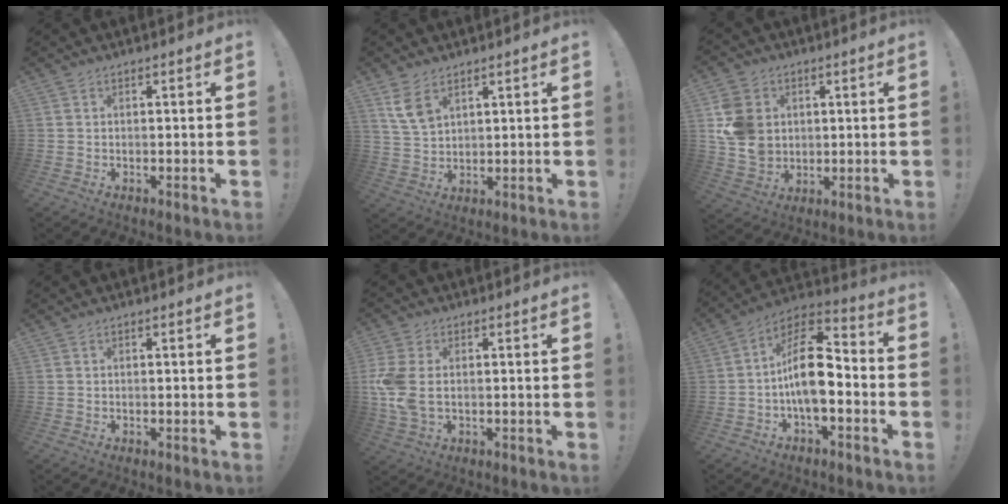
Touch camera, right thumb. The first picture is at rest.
{"total": 7.1, "force": [4.1, 3.9, 4.2], "torque": [-0.072, -0.020, 0.077]}
{"total": 13.6, "force": [2.6, 11.6, 6.7], "torque": [-0.135, -0.006, 0.055]}
{"total": 0.0}
{"total": 8.7, "force": [0.6, 5.6, 6.7], "torque": [-0.149, -0.009, 0.013]}
{"total": 15.1, "force": [-2.4, 7.3, 13.0], "torque": [-0.215, 0.019, -0.040]}